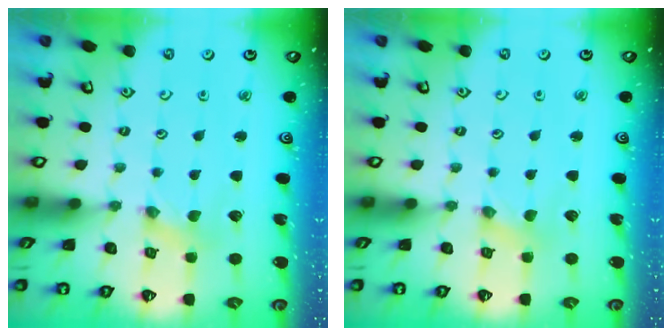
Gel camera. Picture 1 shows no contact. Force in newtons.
{"total": 0.9, "press": 0.8, "slide": 0.2}